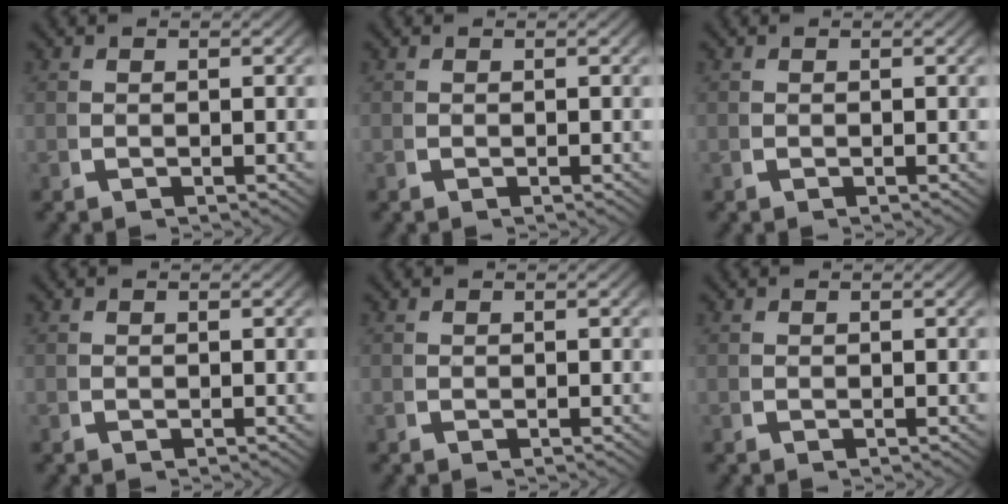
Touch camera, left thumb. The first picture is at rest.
{"total": 0.0}
{"total": 0.0}
{"total": 0.0}
{"total": 0.0}
{"total": 0.0}